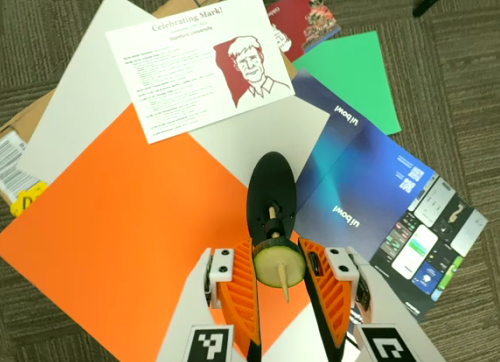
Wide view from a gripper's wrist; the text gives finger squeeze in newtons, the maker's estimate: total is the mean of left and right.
{"total": 8.0, "left": 8.0, "right": 7.9}